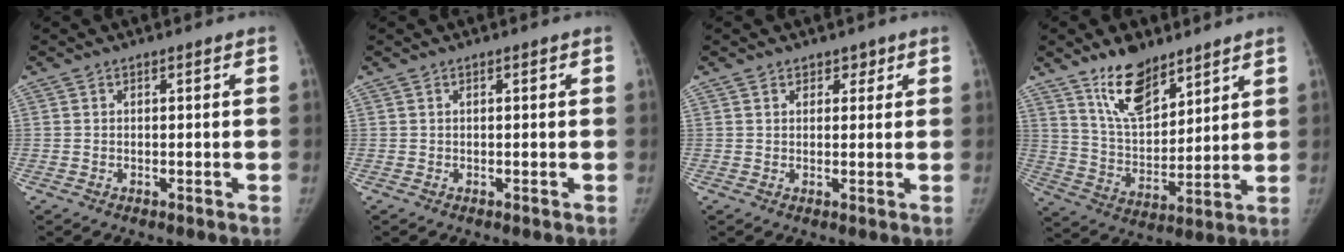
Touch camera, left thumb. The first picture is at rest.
{"total": 0.0}
{"total": 2.3, "force": [1.5, 1.7, 0.5], "torque": [0.018, -0.006, 0.017]}
{"total": 12.5, "force": [8.9, 5.6, 6.8], "torque": [-0.091, -0.063, 0.172]}